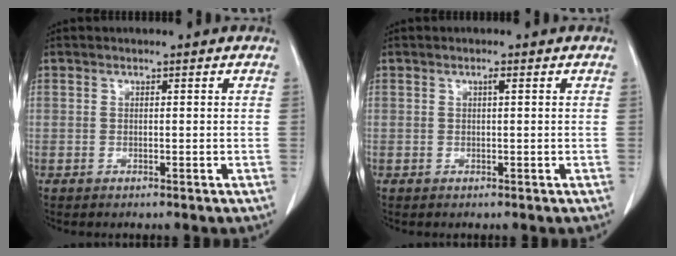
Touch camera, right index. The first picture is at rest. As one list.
[{"total": 0.7, "force": [0.2, 0.1, 0.6], "torque": [-0.012, 0.002, 0.001]}]